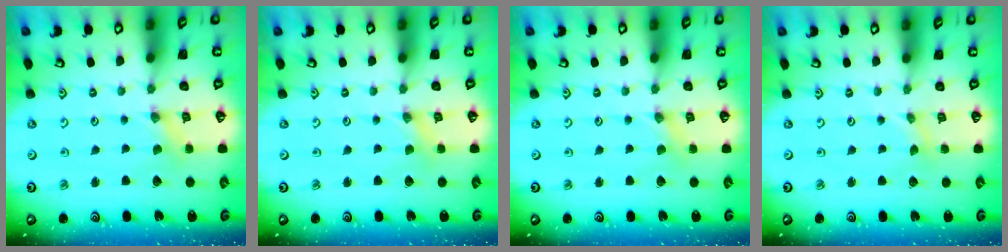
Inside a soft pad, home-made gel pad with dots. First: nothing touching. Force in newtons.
{"total": 0.0}
{"total": 1.6, "press": 1.5, "slide": 0.3}
{"total": 0.0}